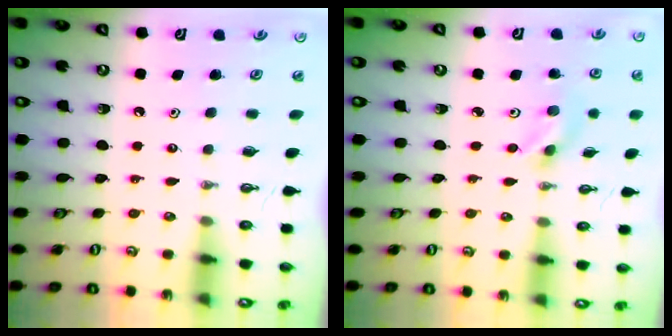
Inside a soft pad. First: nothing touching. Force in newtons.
{"total": 2.9, "press": 2.8, "slide": 0.8}